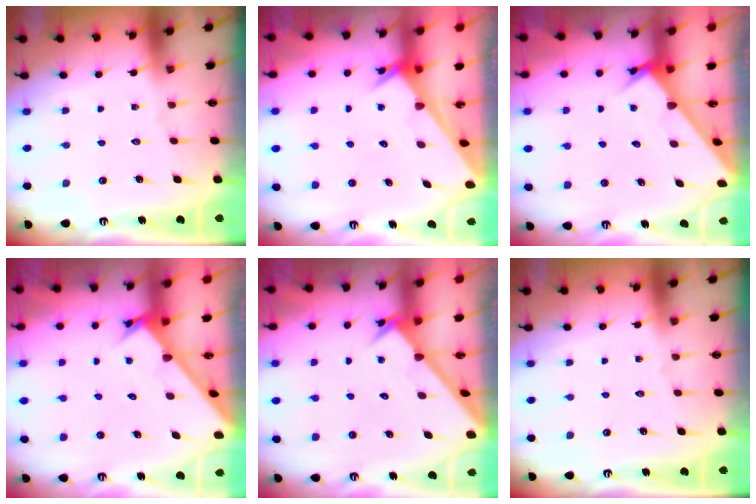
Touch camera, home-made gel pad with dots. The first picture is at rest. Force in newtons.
{"total": 3.5, "press": 3.4, "slide": 0.4}
{"total": 2.9, "press": 2.9, "slide": 0.1}
{"total": 2.4, "press": 2.4, "slide": 0.2}
{"total": 2.6, "press": 2.6, "slide": 0.2}
{"total": 0.0}